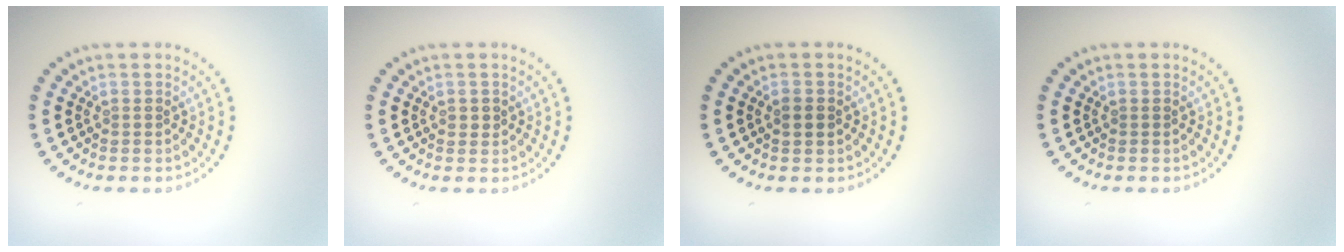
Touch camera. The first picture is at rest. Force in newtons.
{"total": 0.9, "press": 0.9, "slide": 0.1}
{"total": 1.5, "press": 1.5, "slide": 0.1}
{"total": 0.0}